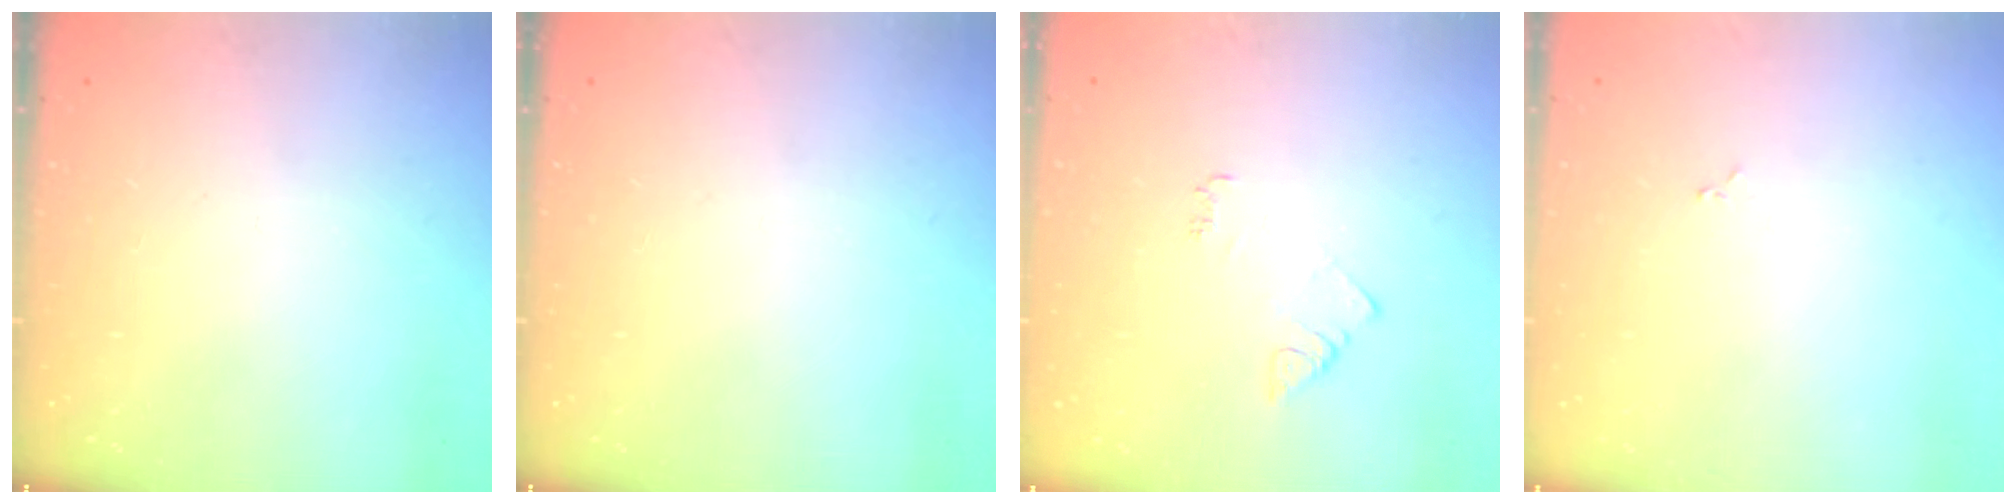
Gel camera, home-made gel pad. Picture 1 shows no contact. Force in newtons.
{"total": 0.0}
{"total": 3.8, "press": 3.7, "slide": 0.5}
{"total": 1.9, "press": 1.9, "slide": 0.3}